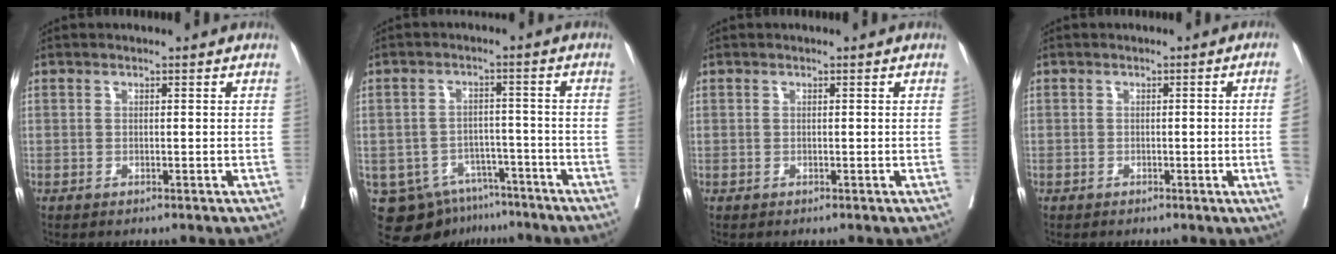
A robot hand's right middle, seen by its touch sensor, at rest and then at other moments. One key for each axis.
{"total": 9.3, "fx": -6.5, "fy": 6.0, "fz": 2.7, "tx": -0.038, "ty": 0.018, "tz": -0.091}
{"total": 0.0}
{"total": 3.4, "fx": -0.5, "fy": -1.3, "fz": 3.1, "tx": -0.038, "ty": -0.006, "tz": -0.006}